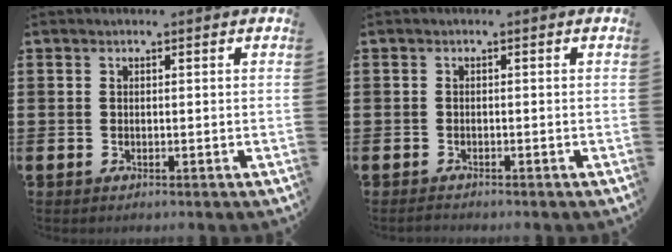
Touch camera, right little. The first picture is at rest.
{"total": 0.6, "force": [-0.5, 0.1, 0.2], "torque": [-0.005, -0.001, -0.011]}